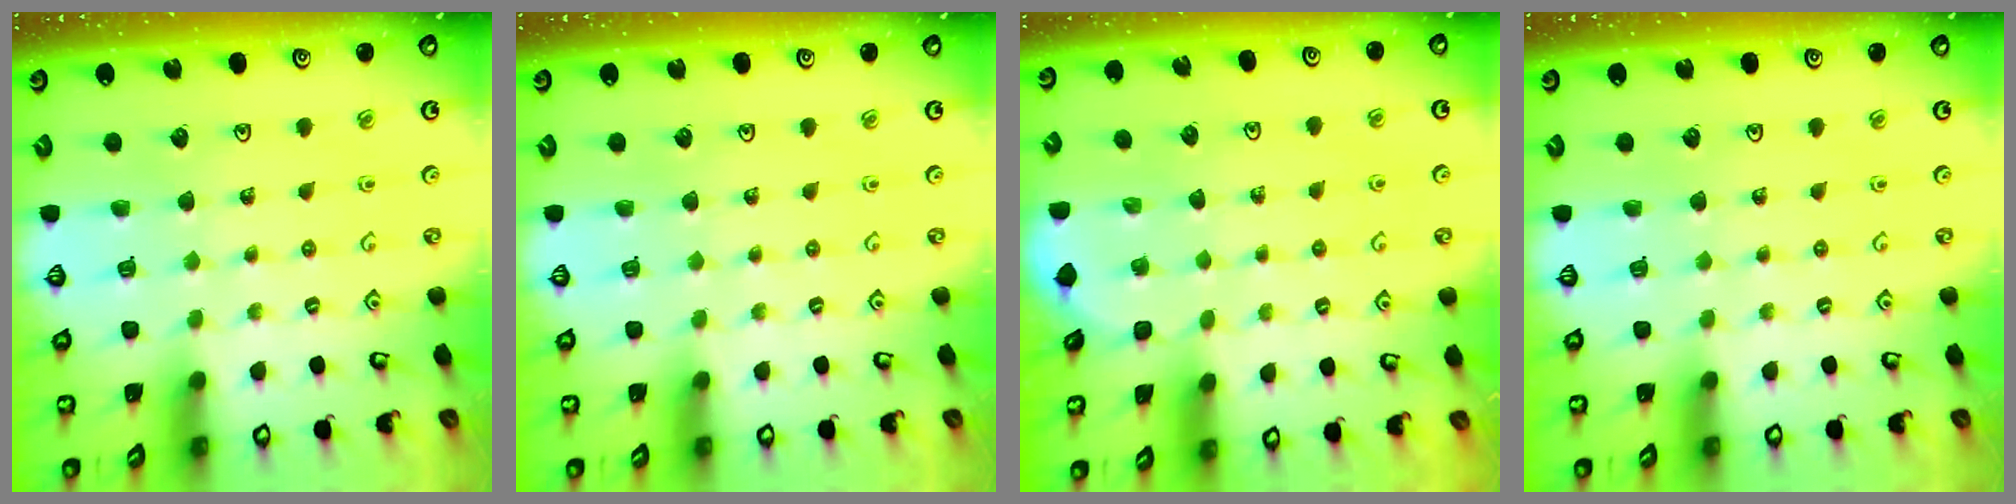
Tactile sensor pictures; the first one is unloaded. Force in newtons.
{"total": 0.0}
{"total": 0.9, "press": 0.9, "slide": 0.1}
{"total": 0.0}